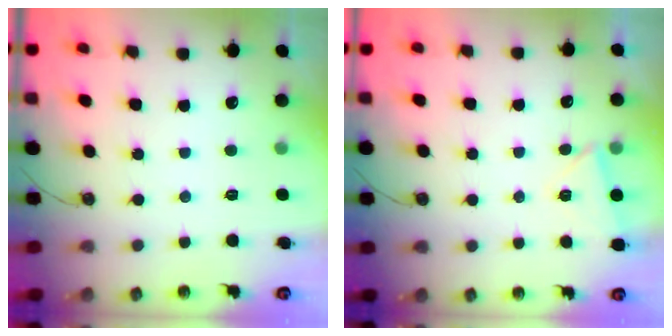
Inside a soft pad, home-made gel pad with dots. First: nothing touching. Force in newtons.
{"total": 3.8, "press": 3.2, "slide": 2.1}